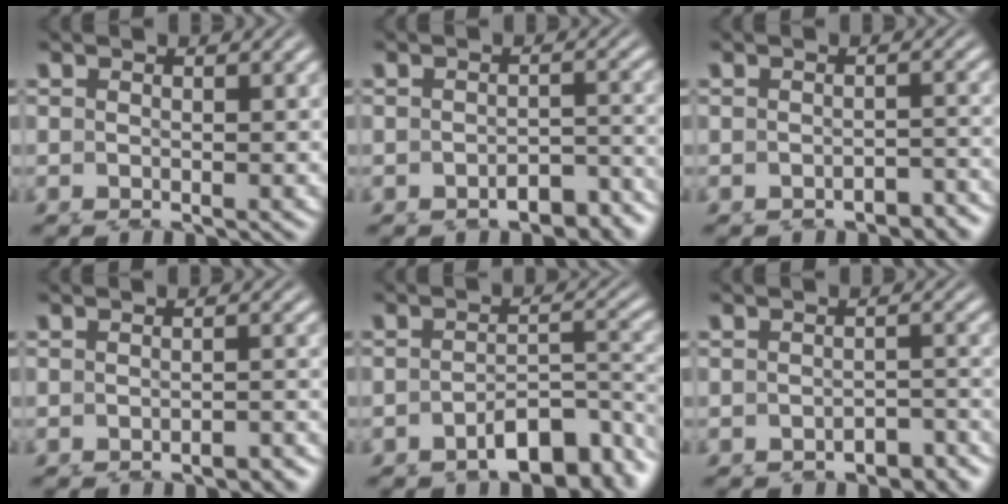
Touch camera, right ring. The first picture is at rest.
{"total": 3.6, "force": [-3.3, 1.1, 1.2], "torque": [0.002, -0.008, -0.049]}
{"total": 2.7, "force": [-2.6, 0.6, 0.4], "torque": [0.006, -0.005, -0.041]}
{"total": 2.3, "force": [-2.2, 0.5, 0.5], "torque": [0.000, -0.002, -0.034]}
{"total": 5.3, "force": [-3.5, 1.9, 3.4], "torque": [-0.022, -0.015, -0.044]}
{"total": 3.1, "force": [-3.0, 0.7, 0.3], "torque": [0.010, -0.007, -0.047]}